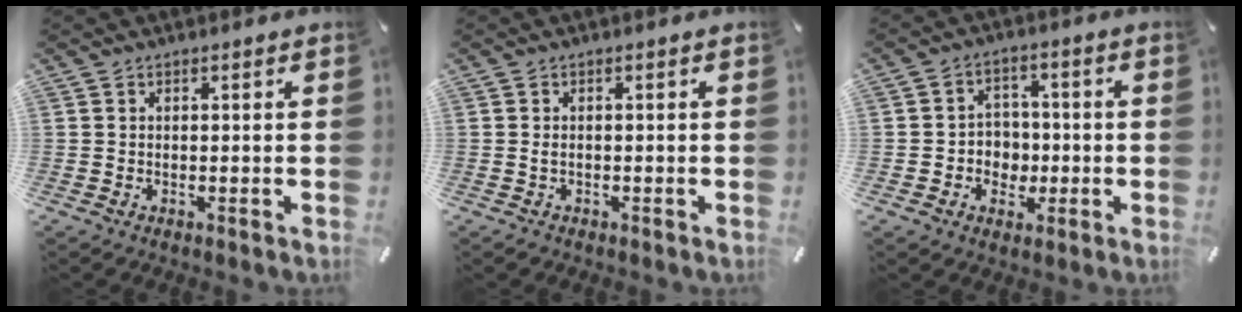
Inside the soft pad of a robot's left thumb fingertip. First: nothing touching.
{"total": 1.1, "force": [-0.4, 0.6, 0.8], "torque": [-0.018, 0.000, -0.007]}
{"total": 5.9, "force": [-1.4, 5.5, 1.4], "torque": [-0.028, 0.017, -0.025]}